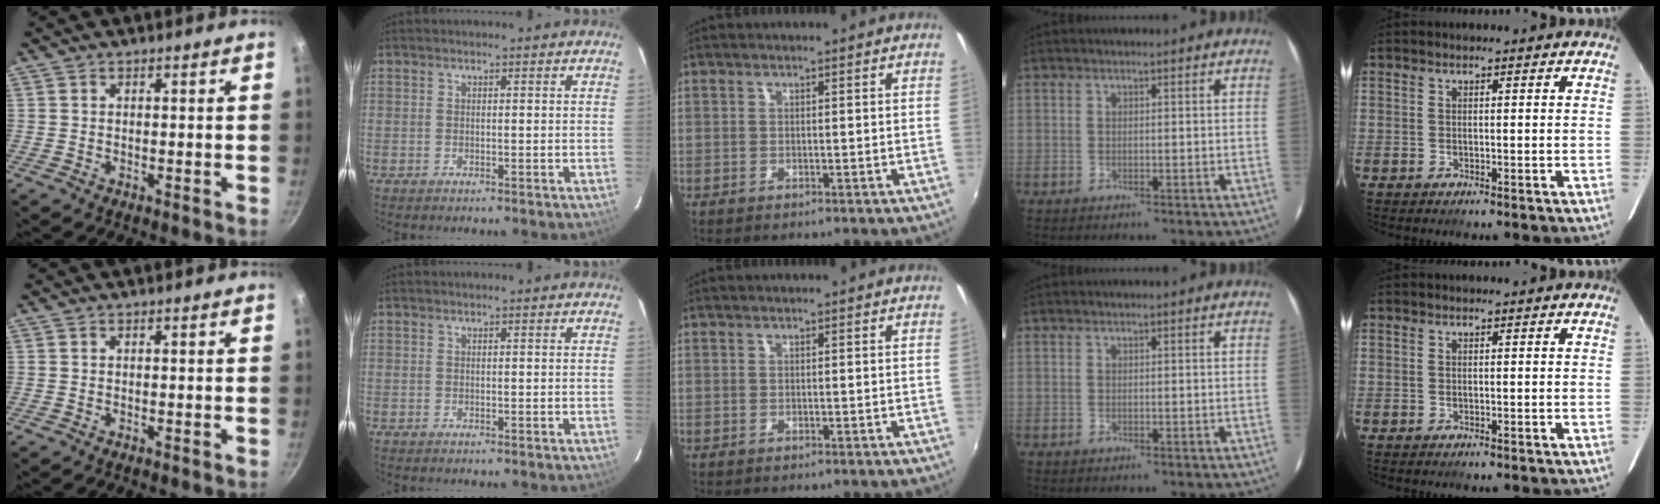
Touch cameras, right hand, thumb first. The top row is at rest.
{}